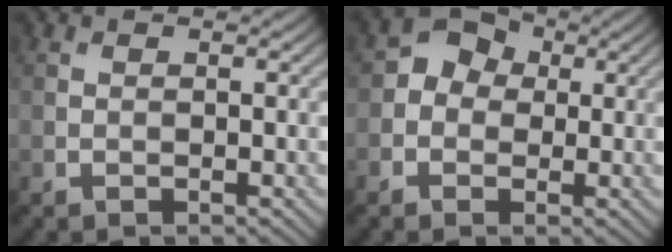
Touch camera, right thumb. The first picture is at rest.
{"total": 4.3, "force": [0.1, 3.8, 2.0], "torque": [-0.028, 0.007, -0.017]}